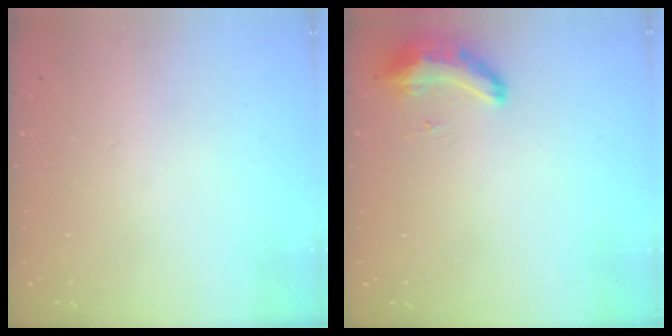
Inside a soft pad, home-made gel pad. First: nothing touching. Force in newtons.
{"total": 8.5, "press": 8.4, "slide": 1.5}